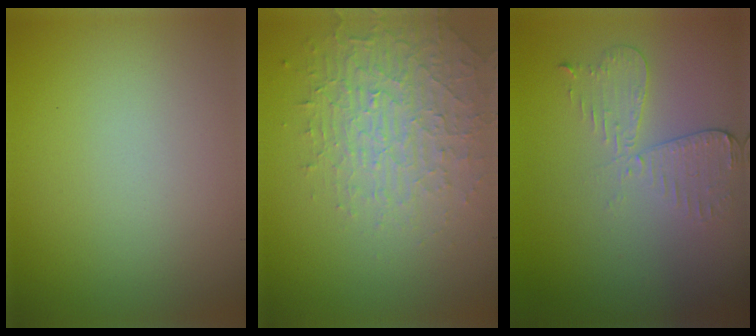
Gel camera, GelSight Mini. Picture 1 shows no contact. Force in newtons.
{"total": 4.6, "press": 3.4, "slide": 3.1}
{"total": 2.9, "press": 2.6, "slide": 1.4}